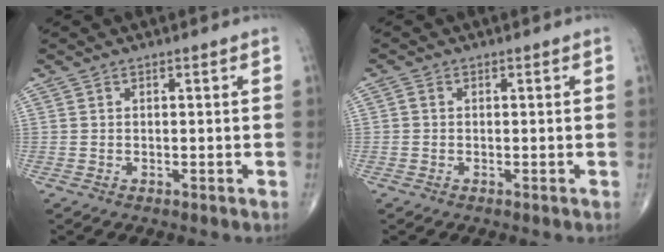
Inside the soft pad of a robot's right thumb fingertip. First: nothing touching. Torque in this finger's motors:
{"motor_torque": [-0.26, 0.07, 0.02, -0.22, 0.01]}